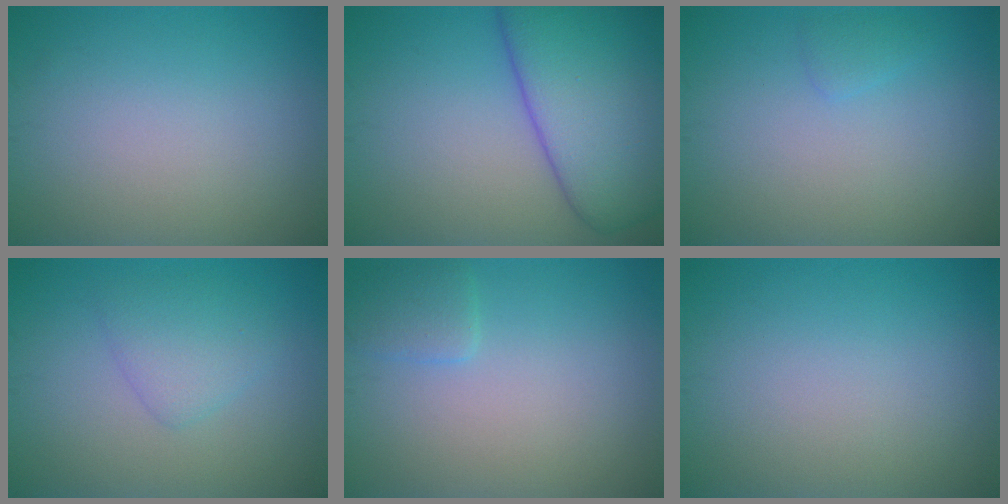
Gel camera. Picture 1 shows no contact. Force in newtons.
{"total": 10.8, "press": 10.8, "slide": 0.5}
{"total": 0.9, "press": 0.9, "slide": 0.0}
{"total": 2.5, "press": 2.5, "slide": 0.1}
{"total": 1.6, "press": 1.6, "slide": 0.1}
{"total": 0.0}